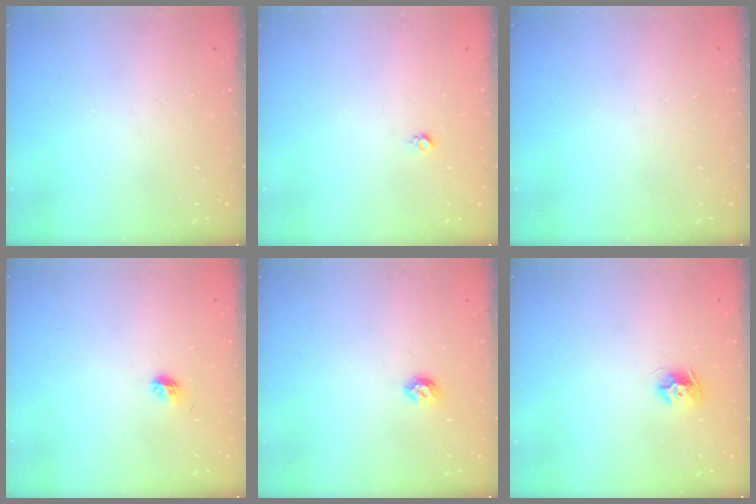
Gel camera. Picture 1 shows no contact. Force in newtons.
{"total": 3.0, "press": 2.9, "slide": 0.4}
{"total": 0.0}
{"total": 4.2, "press": 3.9, "slide": 1.4}
{"total": 5.5, "press": 5.4, "slide": 1.2}
{"total": 7.5, "press": 7.5, "slide": 0.1}